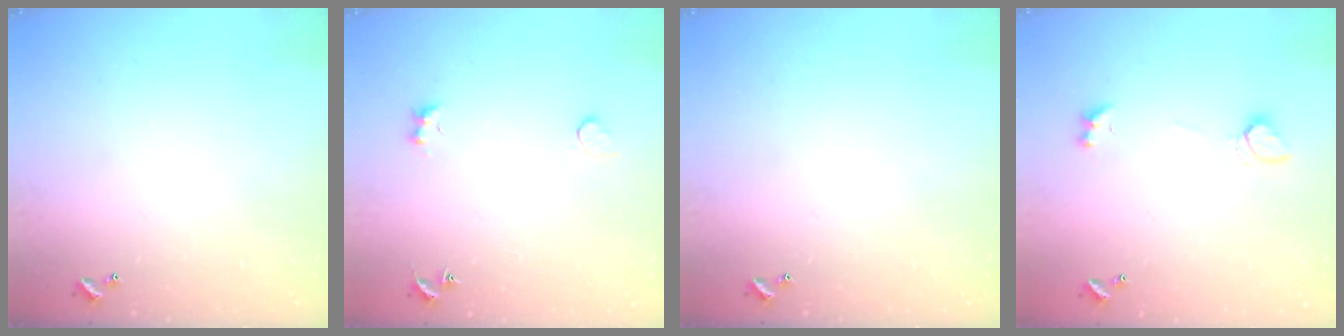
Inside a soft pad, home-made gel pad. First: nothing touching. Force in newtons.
{"total": 2.9, "press": 2.8, "slide": 0.8}
{"total": 0.0}
{"total": 2.5, "press": 2.4, "slide": 0.6}